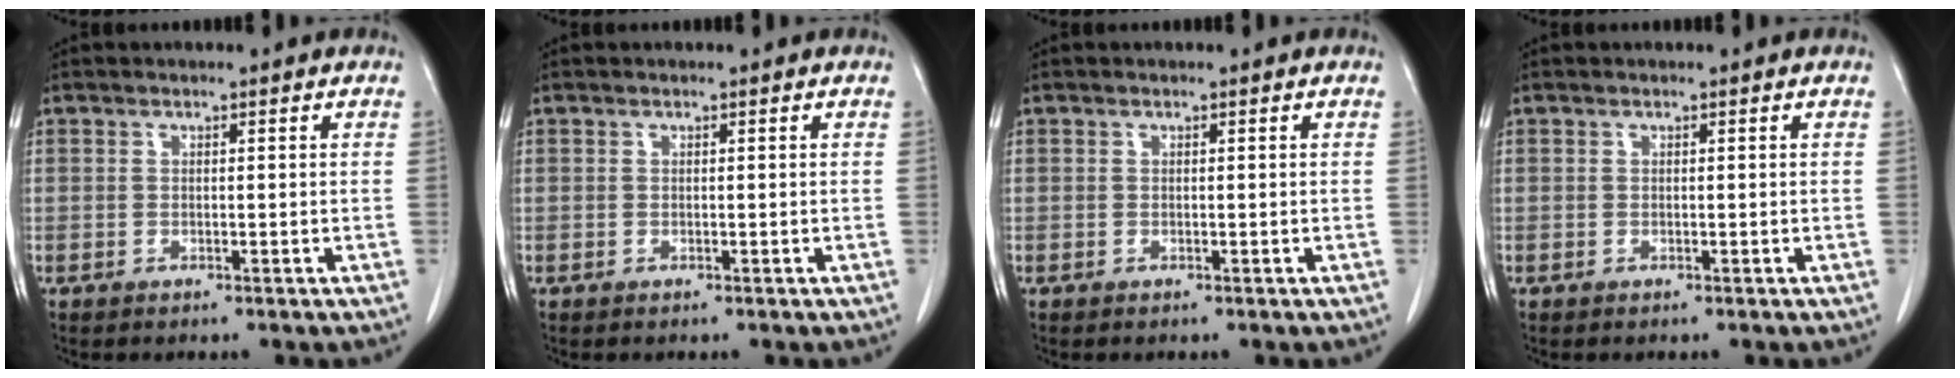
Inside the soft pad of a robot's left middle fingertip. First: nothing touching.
{"total": 0.0}
{"total": 0.0}
{"total": 0.0}